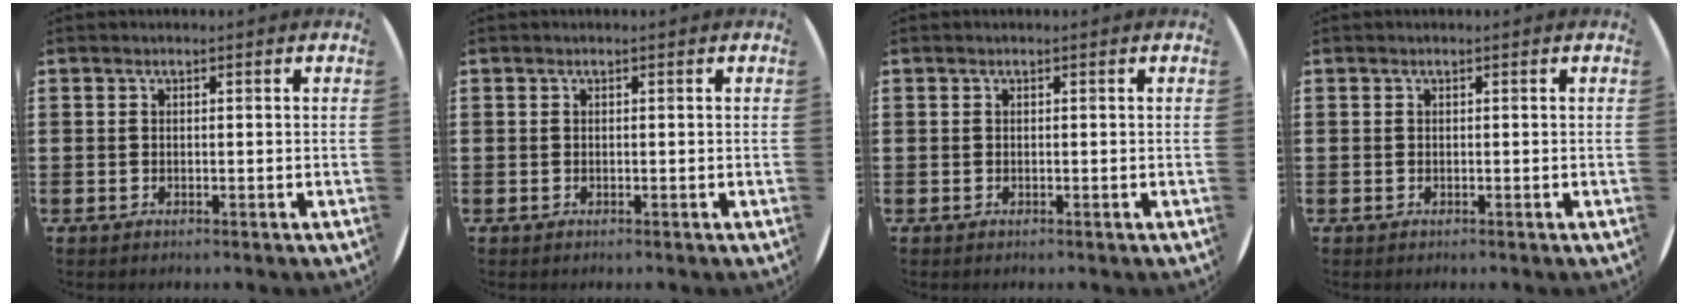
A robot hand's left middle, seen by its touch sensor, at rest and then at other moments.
{"total": 0.0}
{"total": 0.0}
{"total": 0.0}